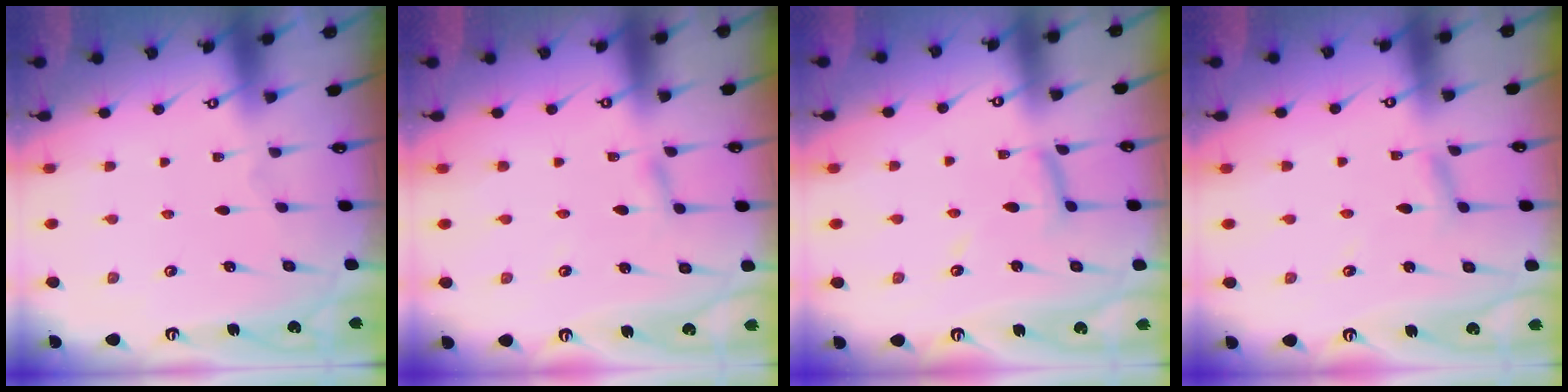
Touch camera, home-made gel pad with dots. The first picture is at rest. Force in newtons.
{"total": 2.4, "press": 2.4, "slide": 0.3}
{"total": 8.2, "press": 8.2, "slide": 0.4}
{"total": 2.7, "press": 2.7, "slide": 0.2}